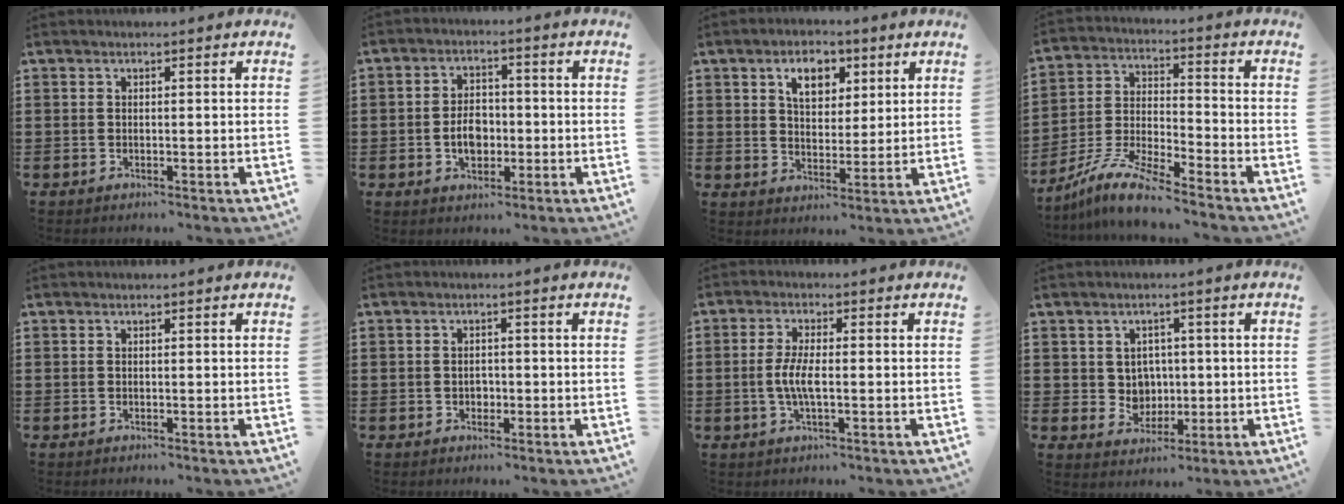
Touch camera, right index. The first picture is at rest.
{"total": 4.7, "force": [-1.0, 3.1, 3.5], "torque": [-0.054, -0.001, -0.021]}
{"total": 6.1, "force": [3.0, 3.9, 3.6], "torque": [-0.065, 0.008, 0.048]}
{"total": 8.9, "force": [-8.1, 0.5, 3.5], "torque": [-0.081, 0.002, -0.164]}
{"total": 0.0}
{"total": 1.3, "force": [-0.3, 0.9, 0.9], "torque": [-0.019, 0.000, -0.005]}
{"total": 4.6, "force": [-0.9, 1.2, 4.3], "torque": [-0.105, -0.007, -0.026]}
{"total": 3.8, "force": [0.8, 3.6, 1.1], "torque": [-0.032, 0.002, 0.012]}